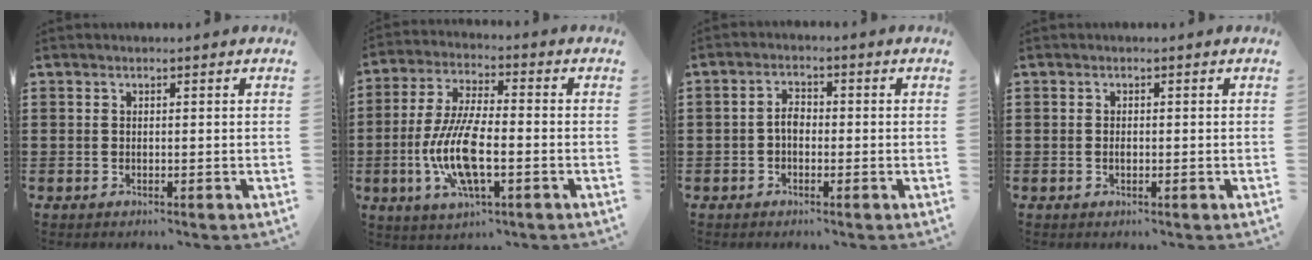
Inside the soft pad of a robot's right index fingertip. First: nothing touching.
{"total": 11.1, "force": [-2.9, 3.8, 10.0], "torque": [-0.224, -0.013, -0.057]}
{"total": 2.6, "force": [-0.7, 1.4, 2.0], "torque": [-0.046, 0.001, -0.017]}
{"total": 0.7, "force": [-0.1, 0.4, 0.6], "torque": [-0.013, 0.000, -0.002]}